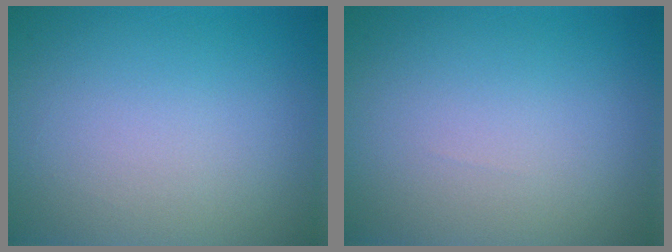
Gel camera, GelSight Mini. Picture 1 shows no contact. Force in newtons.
{"total": 0.0}